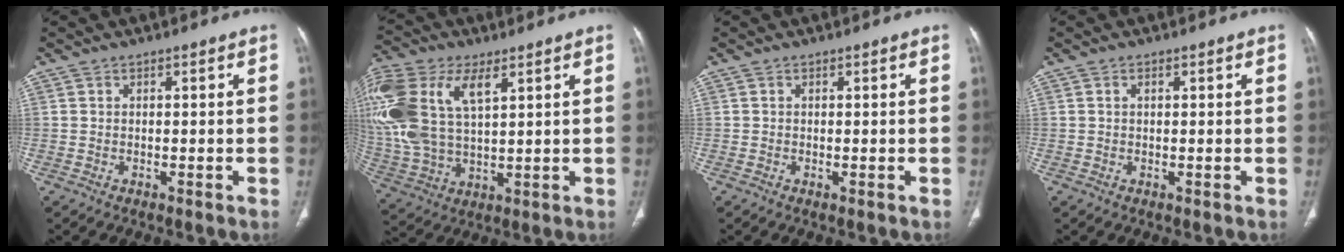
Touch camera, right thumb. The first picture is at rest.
{"total": 23.2, "force": [8.5, 12.8, 17.4], "torque": [-0.425, 0.009, 0.164]}
{"total": 0.0}
{"total": 0.7, "force": [0.2, 0.4, 0.5], "torque": [-0.011, 0.003, 0.004]}